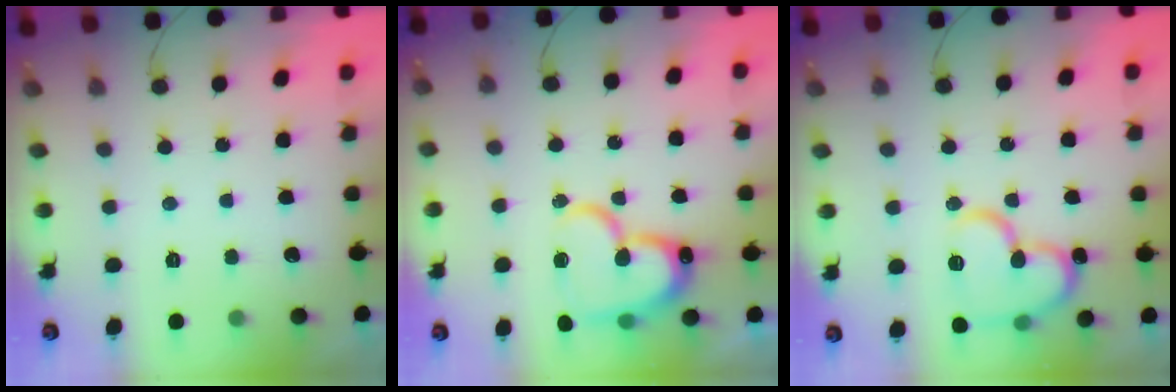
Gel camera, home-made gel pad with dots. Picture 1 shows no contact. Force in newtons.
{"total": 19.0, "press": 18.9, "slide": 2.0}
{"total": 16.0, "press": 15.9, "slide": 2.2}